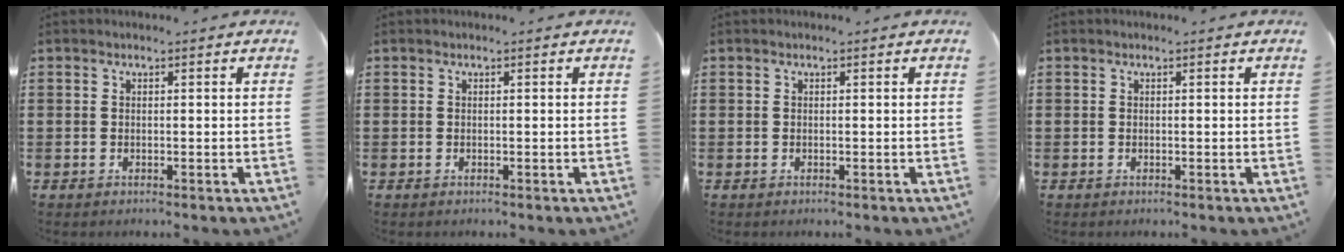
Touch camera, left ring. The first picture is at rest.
{"total": 0.0}
{"total": 0.0}
{"total": 0.0}